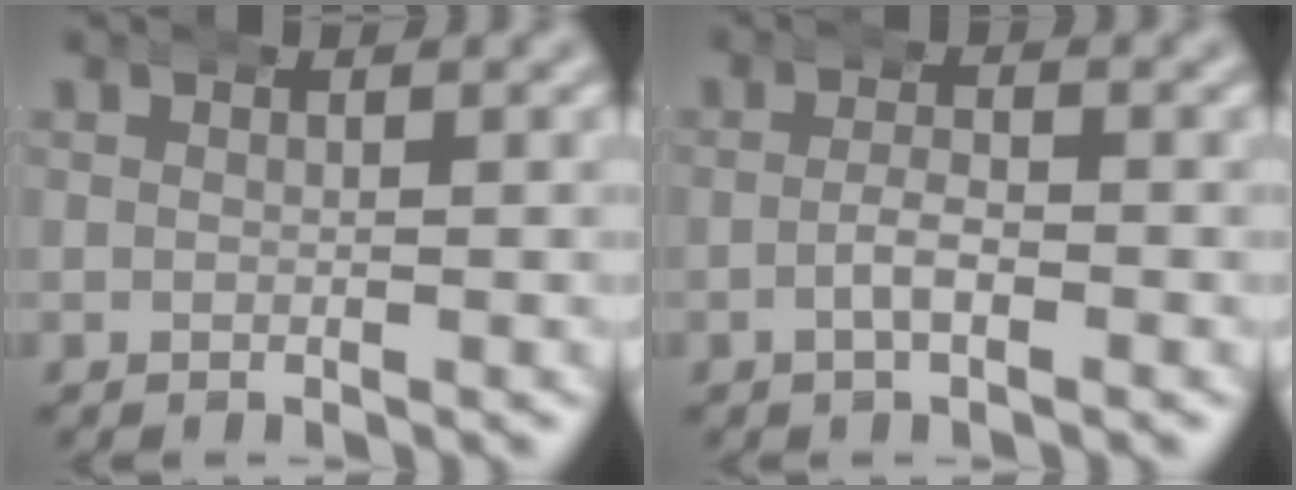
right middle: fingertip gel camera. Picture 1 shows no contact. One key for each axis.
{"total": 2.1, "fx": -1.2, "fy": 0.6, "fz": 1.7, "tx": -0.023, "ty": 0.004, "tz": -0.026}